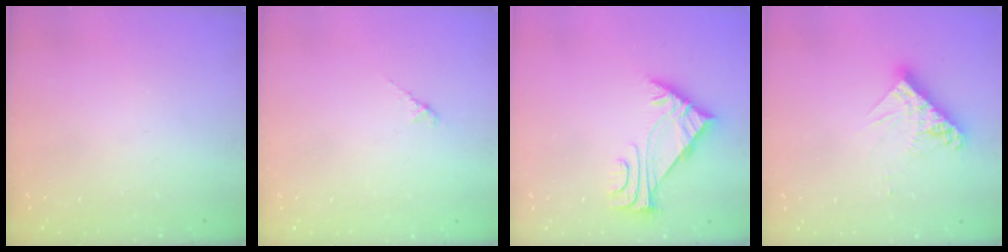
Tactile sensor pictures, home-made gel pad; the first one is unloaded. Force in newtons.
{"total": 1.5, "press": 1.4, "slide": 0.5}
{"total": 6.0, "press": 5.9, "slide": 1.0}
{"total": 10.7, "press": 10.6, "slide": 1.0}